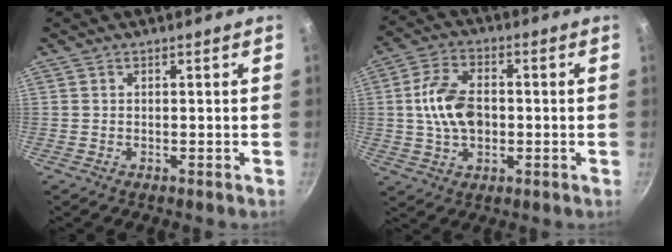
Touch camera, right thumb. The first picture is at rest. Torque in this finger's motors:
{"motor_torque": [0.13, 0.35, 0.65, 0.58, 0.16]}